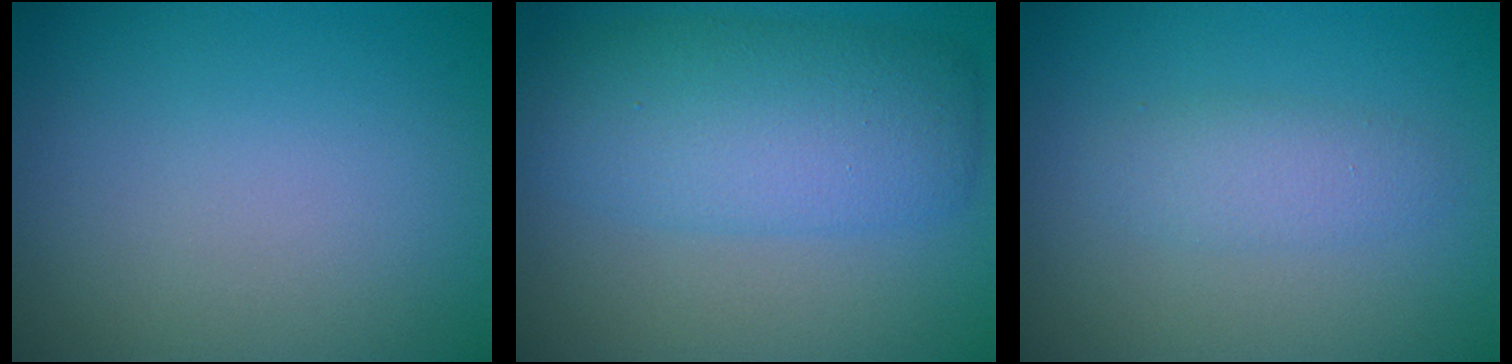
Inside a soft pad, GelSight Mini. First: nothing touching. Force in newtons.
{"total": 6.7, "press": 6.7, "slide": 0.1}
{"total": 2.0, "press": 2.0, "slide": 0.0}